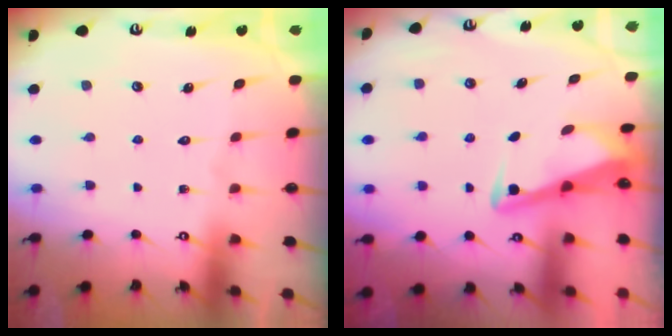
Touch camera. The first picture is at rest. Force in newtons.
{"total": 3.3, "press": 3.3, "slide": 0.4}